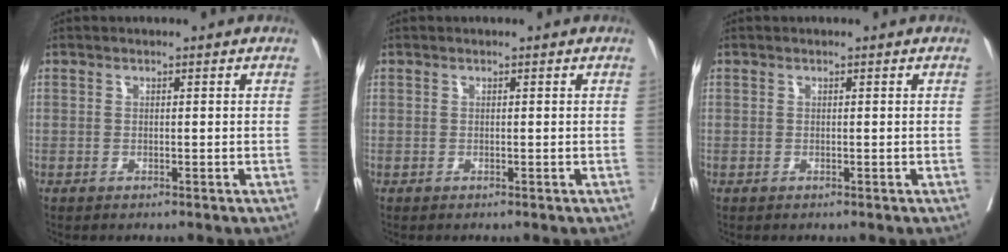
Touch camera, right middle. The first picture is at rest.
{"total": 0.0}
{"total": 0.0}